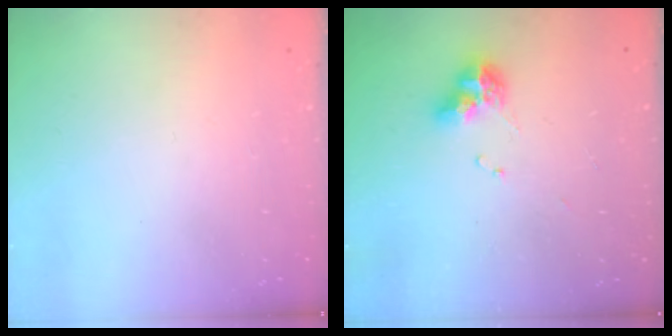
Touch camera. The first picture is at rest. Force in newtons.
{"total": 9.0, "press": 8.9, "slide": 0.9}